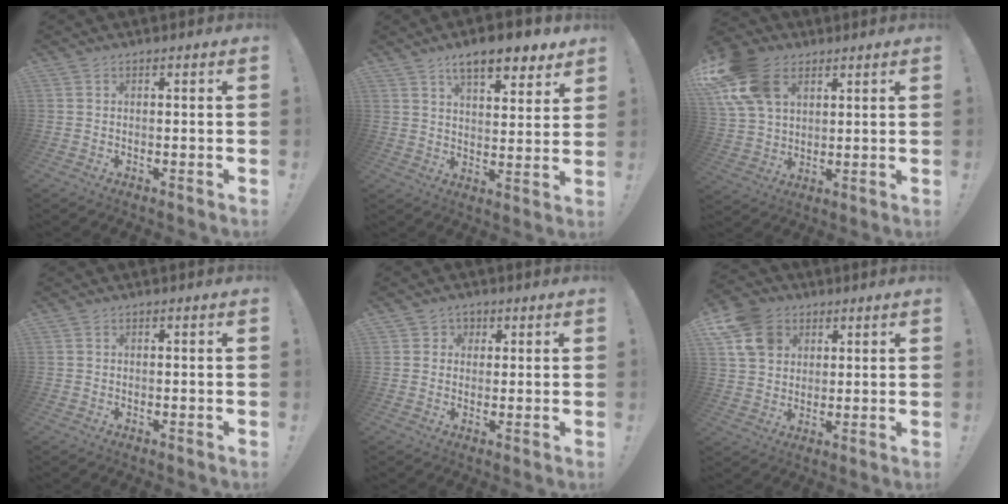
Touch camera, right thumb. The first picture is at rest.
{"total": 10.7, "force": [7.6, 3.7, 6.6], "torque": [-0.095, -0.044, 0.130]}
{"total": 17.4, "force": [8.0, 12.0, 9.8], "torque": [-0.197, -0.027, 0.154]}
{"total": 0.0}
{"total": 3.0, "force": [0.8, 2.9, 0.6], "torque": [-0.002, -0.003, 0.013]}
{"total": 12.3, "force": [5.2, 9.7, 5.6], "torque": [-0.101, -0.019, 0.106]}